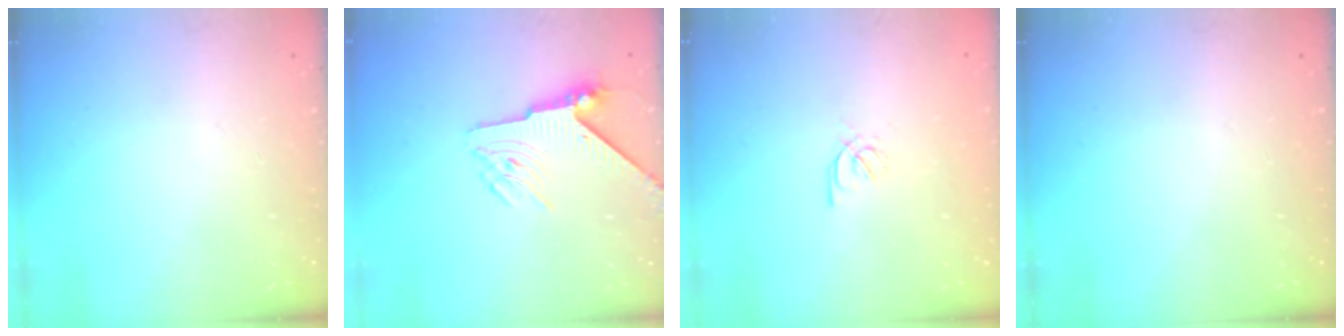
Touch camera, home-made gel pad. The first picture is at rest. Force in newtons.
{"total": 5.9, "press": 5.8, "slide": 1.0}
{"total": 2.1, "press": 2.1, "slide": 0.2}
{"total": 0.0}